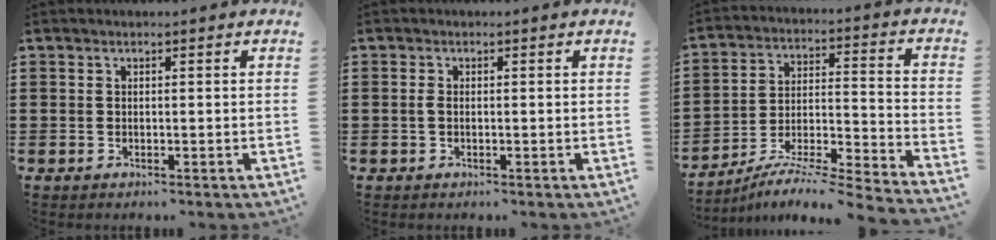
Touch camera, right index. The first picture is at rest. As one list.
[{"total": 1.0, "force": [-0.2, 0.4, 0.9], "torque": [-0.025, -0.004, -0.007]}, {"total": 7.2, "force": [-6.5, -0.3, 2.9], "torque": [-0.038, -0.002, -0.130]}]